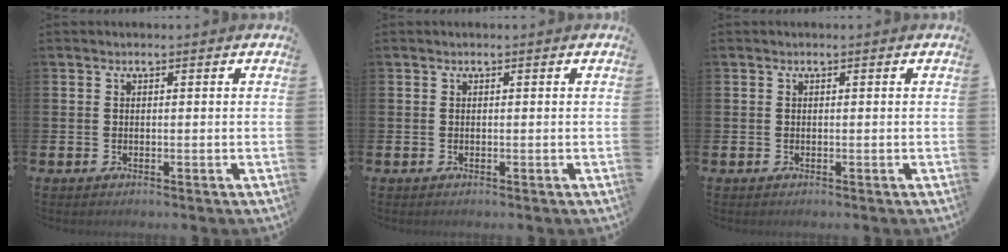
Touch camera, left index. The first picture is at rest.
{"total": 0.0}
{"total": 0.0}